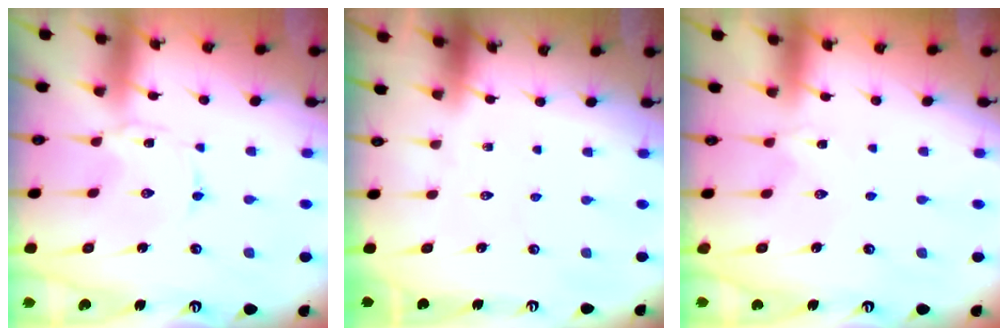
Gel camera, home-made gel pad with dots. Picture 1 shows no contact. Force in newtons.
{"total": 0.0}
{"total": 1.3, "press": 1.2, "slide": 0.4}